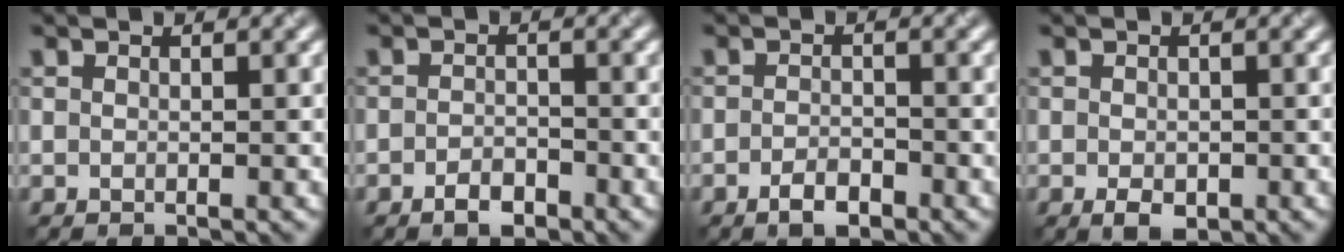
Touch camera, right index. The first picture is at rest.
{"total": 1.9, "force": [-1.2, 1.0, 1.0], "torque": [-0.016, 0.003, -0.025]}
{"total": 2.0, "force": [-1.2, 0.9, 1.3], "torque": [-0.022, 0.003, -0.025]}
{"total": 1.7, "force": [-0.6, 1.1, 1.2], "torque": [-0.022, -0.005, -0.010]}